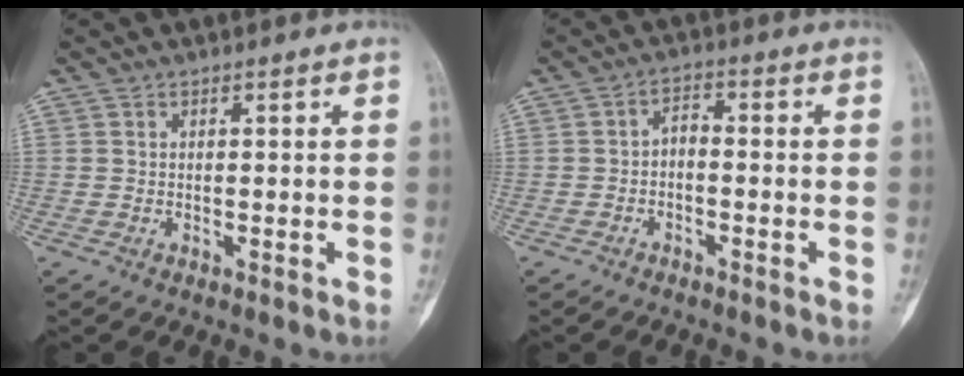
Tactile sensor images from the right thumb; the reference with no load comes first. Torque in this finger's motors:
{"motor_torque": [0.02, 0.37, 0.18, -0.09, -0.04]}